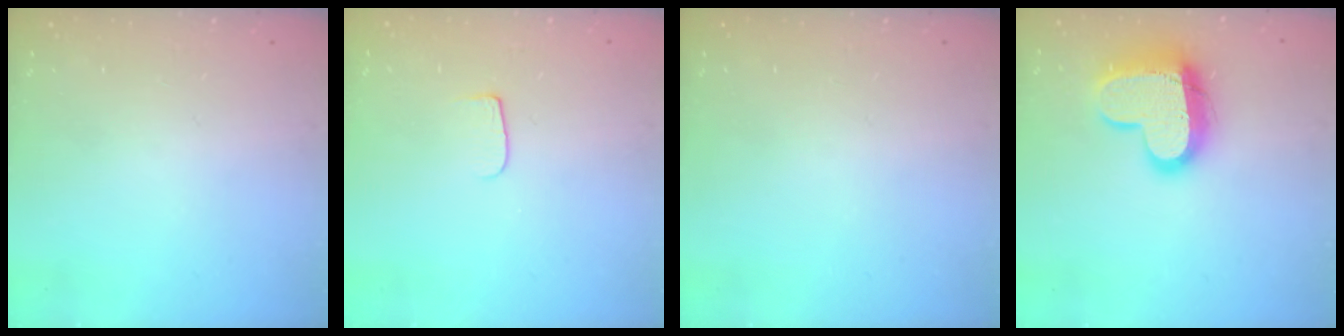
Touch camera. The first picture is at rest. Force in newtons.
{"total": 5.3, "press": 5.2, "slide": 0.6}
{"total": 0.0}
{"total": 16.2, "press": 16.2, "slide": 1.4}